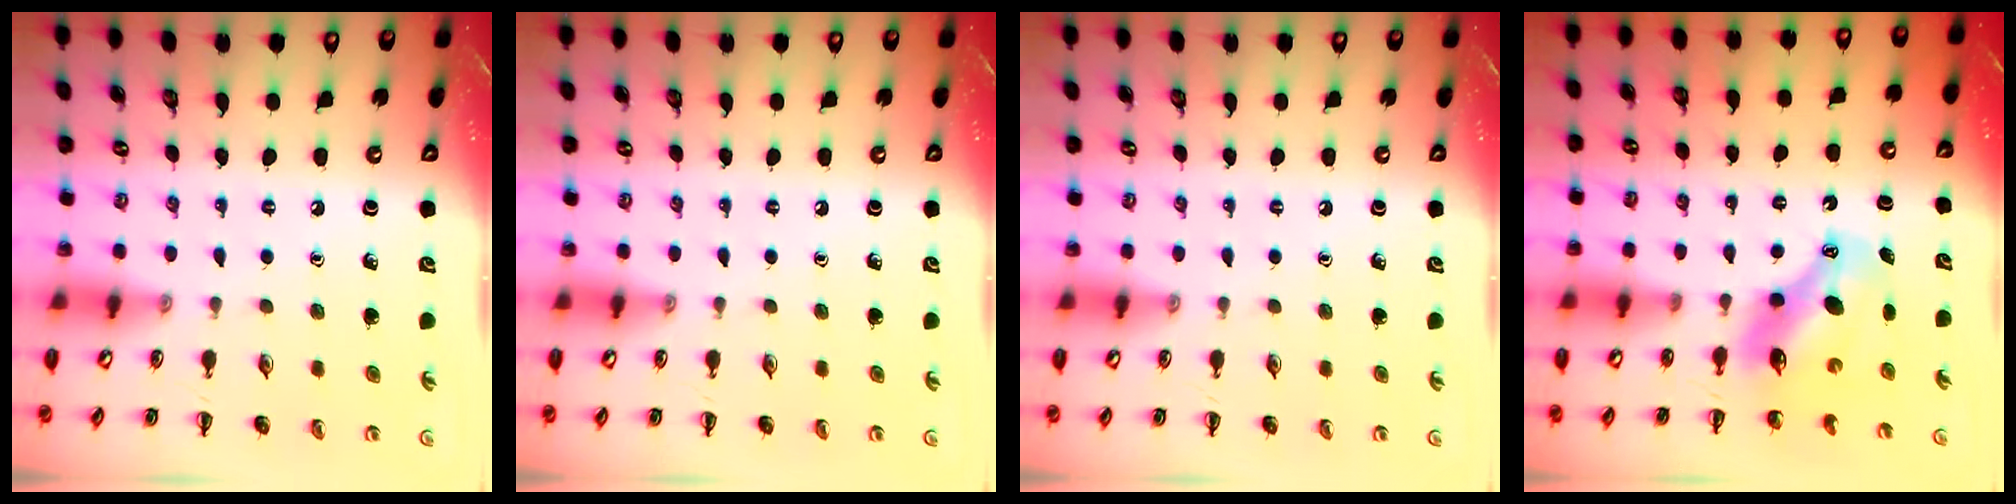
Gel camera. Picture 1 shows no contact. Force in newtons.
{"total": 0.0}
{"total": 0.0}
{"total": 9.1, "press": 8.9, "slide": 2.0}